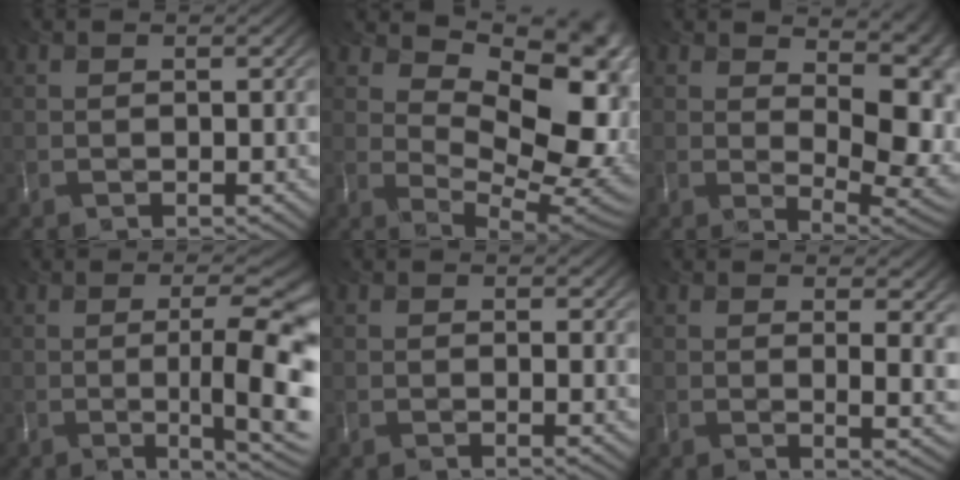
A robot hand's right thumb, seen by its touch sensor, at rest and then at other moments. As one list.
[{"total": 11.5, "force": [4.3, 5.6, 9.1], "torque": [-0.142, -0.015, 0.075]}, {"total": 12.1, "force": [4.3, 5.6, 9.9], "torque": [-0.119, 0.007, 0.077]}, {"total": 11.6, "force": [-1.1, 3.1, 11.1], "torque": [-0.124, -0.005, -0.011]}, {"total": 0.7, "force": [0.6, 0.1, 0.4], "torque": [-0.004, -0.003, 0.012]}, {"total": 7.4, "force": [2.5, 3.1, 6.3], "torque": [-0.064, 0.014, 0.033]}]